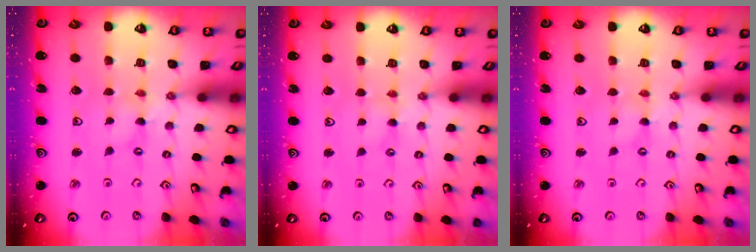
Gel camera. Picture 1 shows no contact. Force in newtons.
{"total": 1.7, "press": 1.6, "slide": 0.3}
{"total": 0.0}